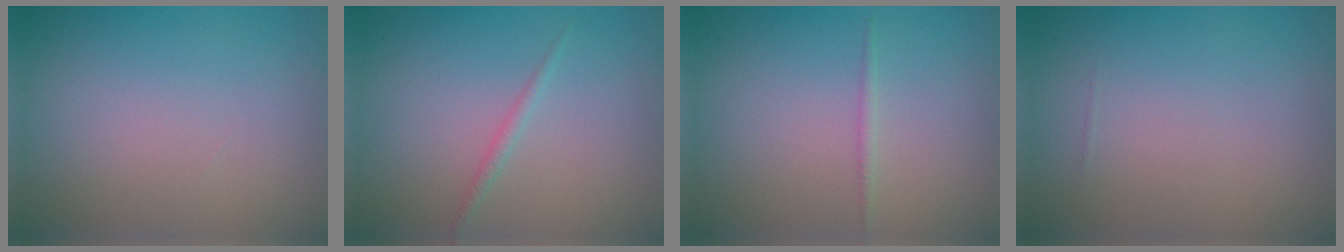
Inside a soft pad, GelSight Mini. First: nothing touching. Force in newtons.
{"total": 0.9, "press": 0.9, "slide": 0.1}
{"total": 0.7, "press": 0.7, "slide": 0.0}
{"total": 0.0}